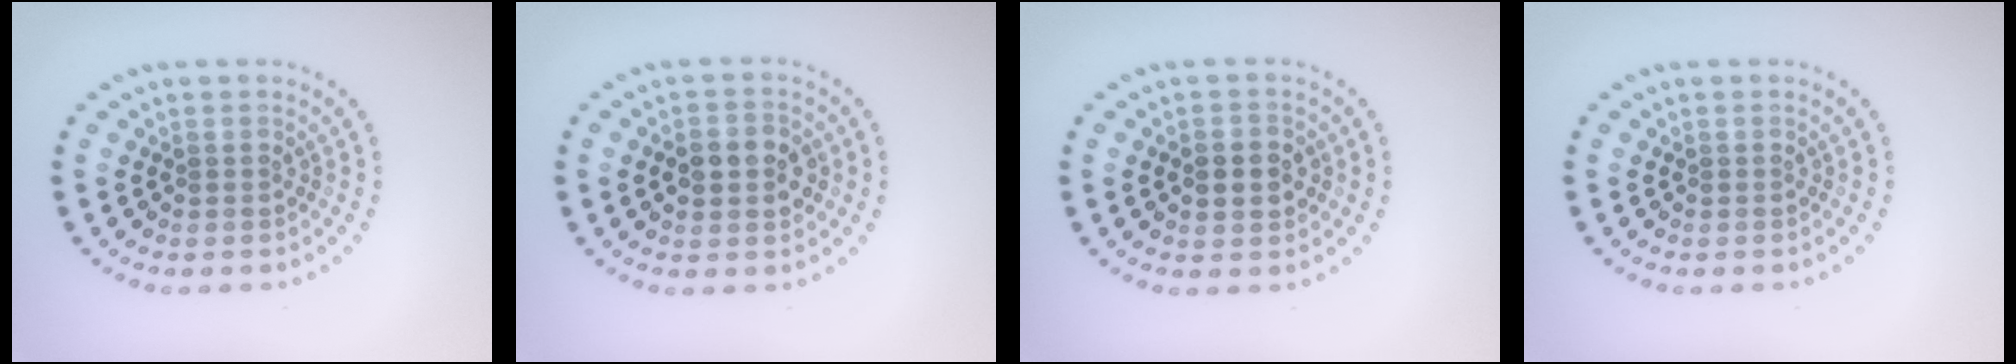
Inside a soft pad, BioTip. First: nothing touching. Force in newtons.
{"total": 3.7, "press": 3.6, "slide": 0.3}
{"total": 2.5, "press": 2.5, "slide": 0.2}
{"total": 0.0}